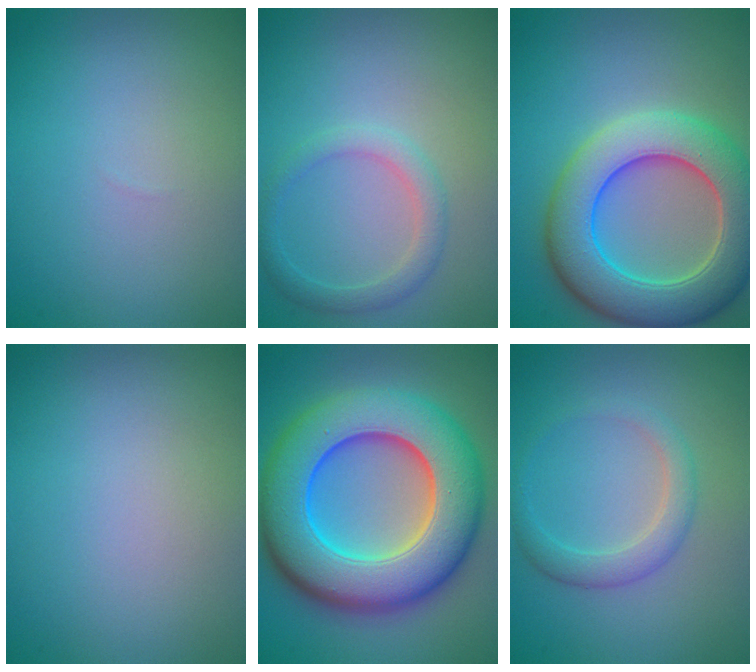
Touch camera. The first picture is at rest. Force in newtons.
{"total": 2.2, "press": 2.2, "slide": 0.1}
{"total": 9.3, "press": 9.3, "slide": 0.8}
{"total": 0.0}
{"total": 13.9, "press": 13.9, "slide": 0.2}
{"total": 2.4, "press": 2.4, "slide": 0.1}